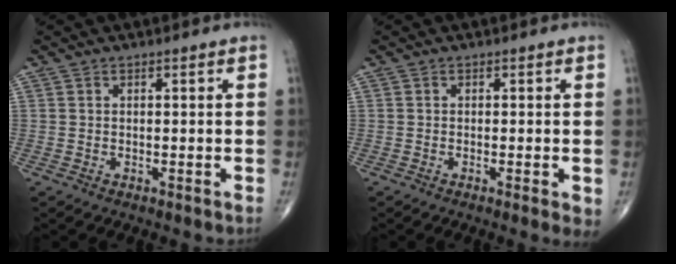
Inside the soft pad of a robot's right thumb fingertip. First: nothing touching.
{"total": 2.4, "force": [-0.6, 0.4, 2.3], "torque": [-0.040, -0.009, -0.012]}